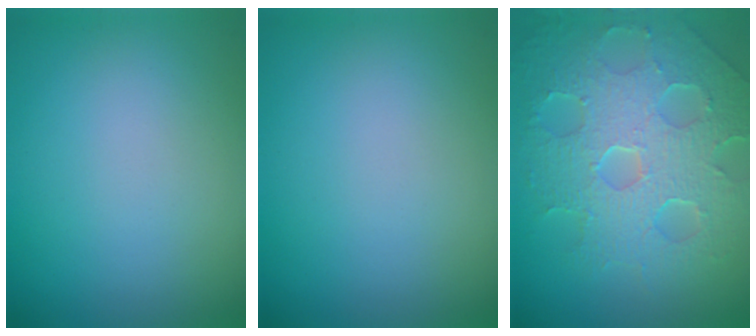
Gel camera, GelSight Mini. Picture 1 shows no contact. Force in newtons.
{"total": 0.0}
{"total": 8.7, "press": 5.9, "slide": 6.4}